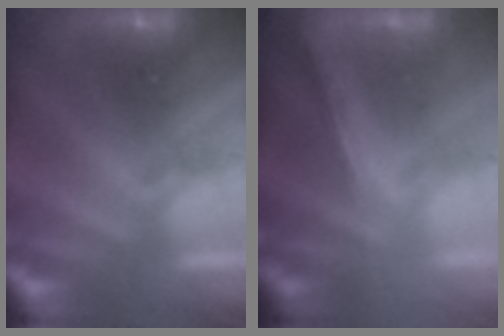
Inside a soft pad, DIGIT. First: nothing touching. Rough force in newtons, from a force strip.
{"total": 1.8}